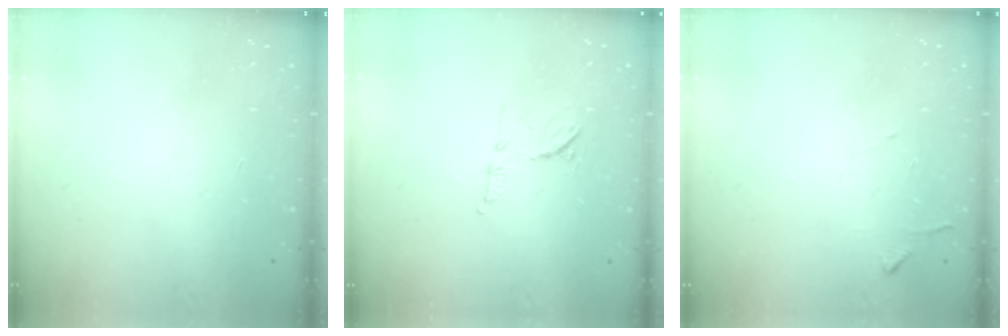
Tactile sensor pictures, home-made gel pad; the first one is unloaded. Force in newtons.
{"total": 8.3, "press": 8.3, "slide": 1.1}
{"total": 4.7, "press": 4.6, "slide": 0.6}